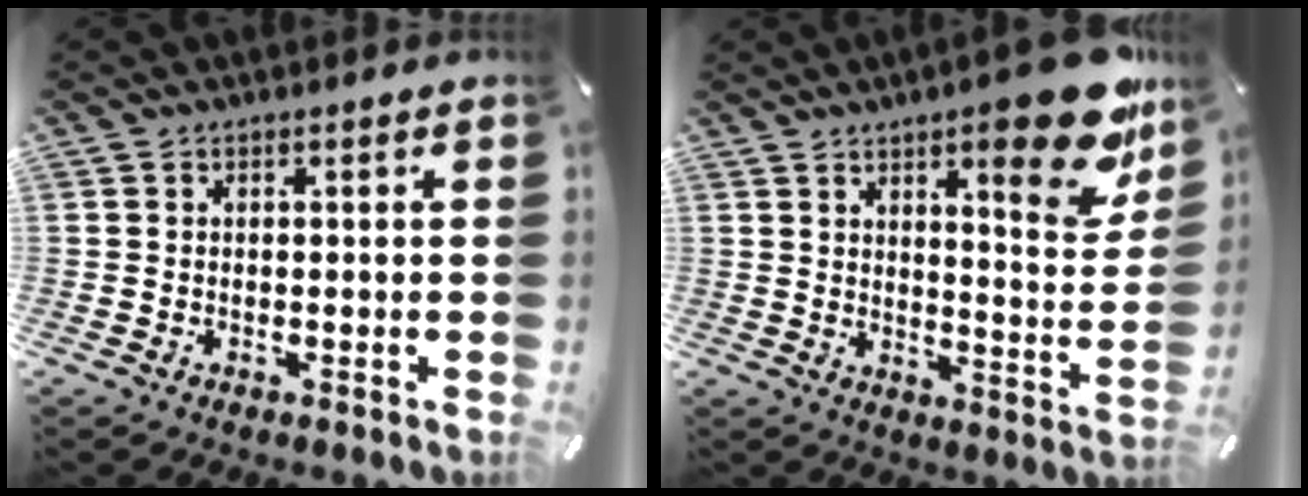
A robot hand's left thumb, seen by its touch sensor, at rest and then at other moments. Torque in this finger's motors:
{"motor_torque": [2.34, 1.22, 1.70, -1.07, 0.19]}